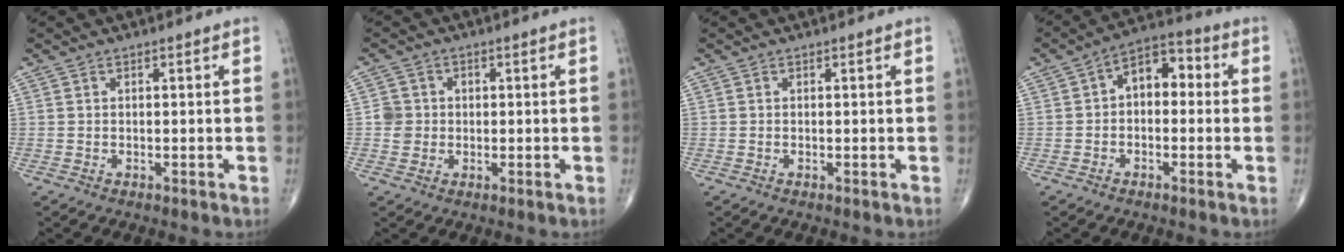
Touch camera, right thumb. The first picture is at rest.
{"total": 3.4, "force": [0.1, 3.4, 0.7], "torque": [0.012, 0.007, 0.000]}
{"total": 0.0}
{"total": 7.9, "force": [0.4, 5.0, 6.1], "torque": [-0.064, 0.031, -0.011]}